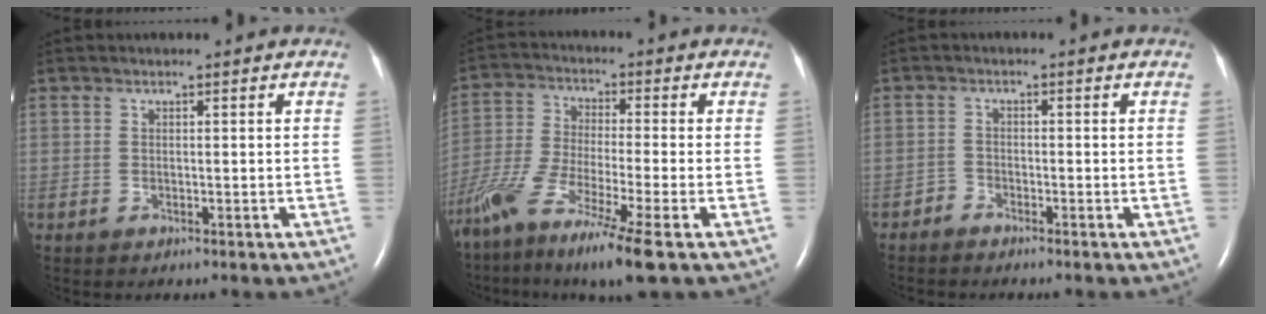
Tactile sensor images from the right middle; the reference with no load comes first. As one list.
[{"total": 13.8, "force": [-8.8, 0.1, 10.6], "torque": [-0.230, -0.045, -0.167]}, {"total": 1.3, "force": [-1.2, 0.5, -0.2], "torque": [0.005, 0.001, -0.026]}]